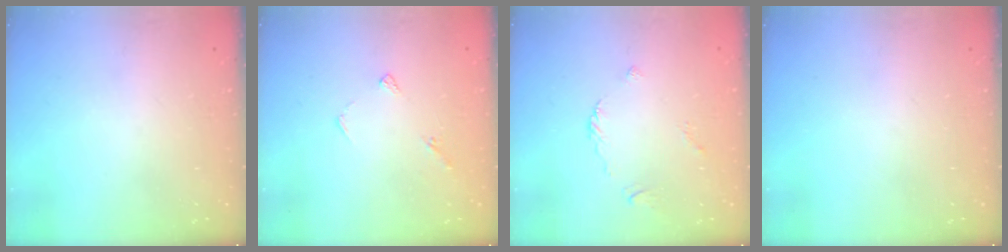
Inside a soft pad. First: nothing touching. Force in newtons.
{"total": 4.7, "press": 4.7, "slide": 0.5}
{"total": 2.2, "press": 2.2, "slide": 0.6}
{"total": 0.0}